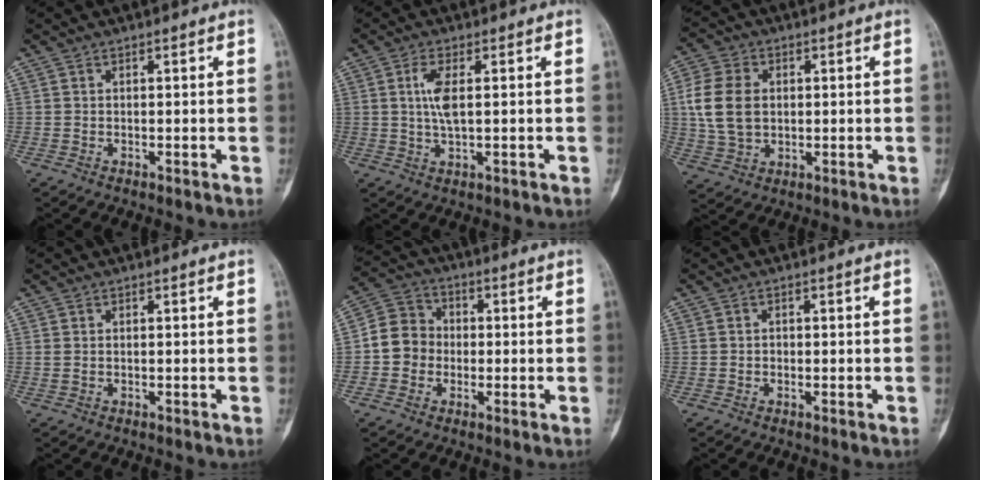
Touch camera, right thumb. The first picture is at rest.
{"total": 4.9, "force": [0.7, 1.4, 4.6], "torque": [-0.106, -0.003, 0.014]}
{"total": 10.7, "force": [1.2, 7.7, 7.3], "torque": [-0.145, 0.002, 0.027]}
{"total": 0.9, "force": [0.1, 0.6, 0.6], "torque": [-0.022, 0.003, 0.005]}
{"total": 8.1, "force": [-0.9, 7.4, 3.3], "torque": [-0.037, 0.026, -0.030]}
{"total": 0.8, "force": [-0.2, 0.7, 0.2], "torque": [0.000, 0.004, -0.003]}